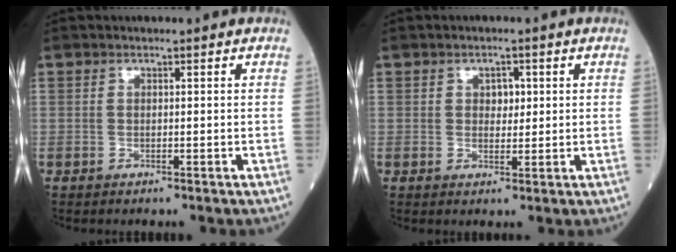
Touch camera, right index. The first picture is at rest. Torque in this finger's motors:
{"motor_torque": [-0.05, 0.00, 0.00, 0.02]}